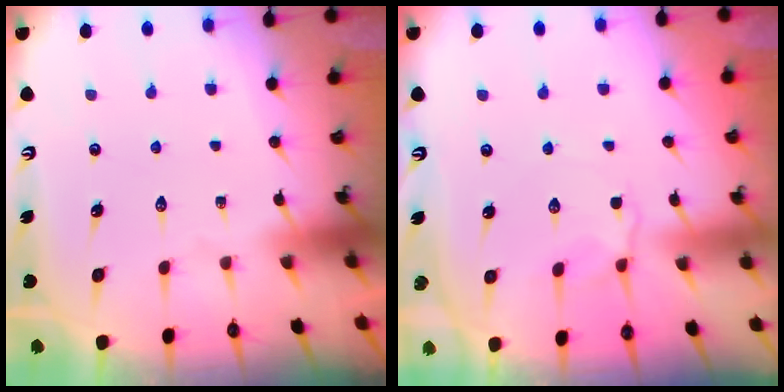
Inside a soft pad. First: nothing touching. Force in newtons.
{"total": 2.8, "press": 2.6, "slide": 1.1}